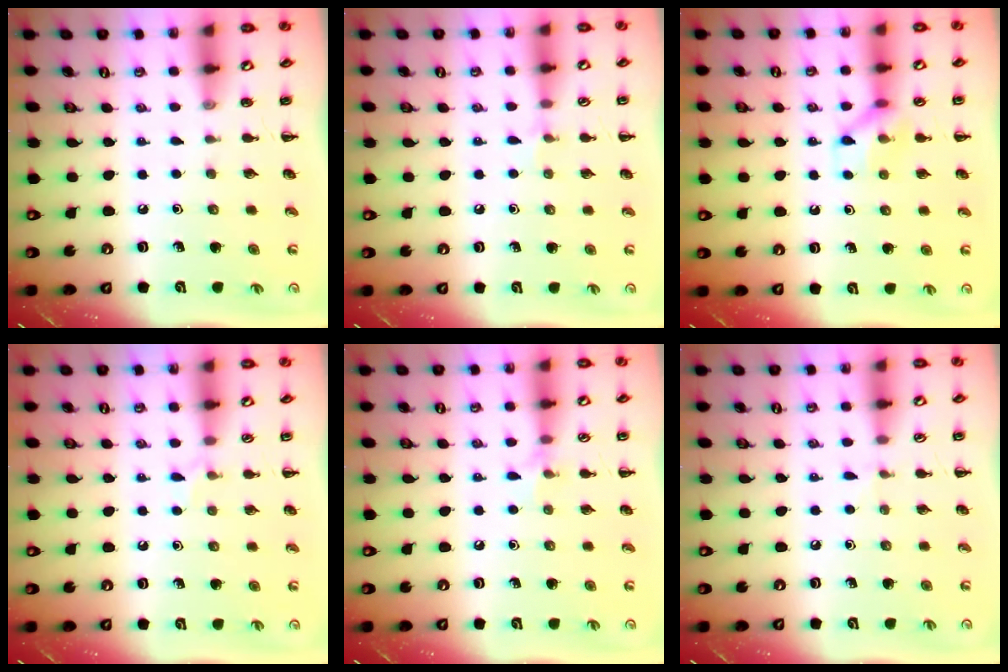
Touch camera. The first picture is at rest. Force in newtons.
{"total": 4.5, "press": 4.2, "slide": 1.6}
{"total": 9.3, "press": 9.3, "slide": 0.6}
{"total": 4.9, "press": 4.6, "slide": 1.6}
{"total": 5.6, "press": 5.3, "slide": 1.8}
{"total": 2.8, "press": 2.5, "slide": 1.1}